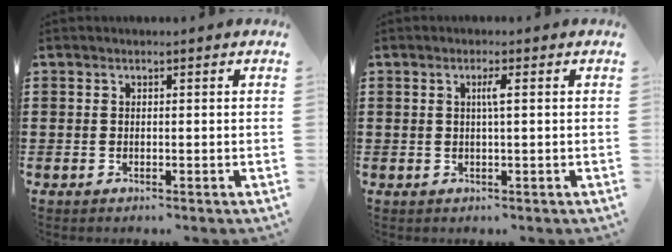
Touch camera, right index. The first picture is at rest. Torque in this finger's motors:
{"motor_torque": [0.20, -0.16, 0.05, 0.06]}